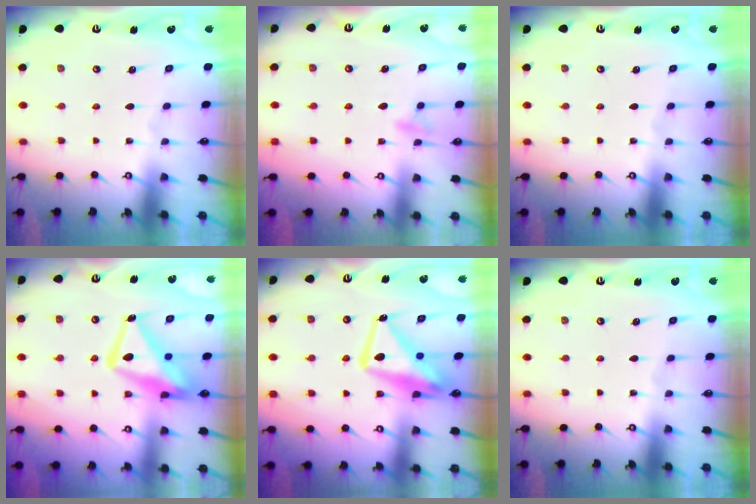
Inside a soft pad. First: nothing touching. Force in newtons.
{"total": 7.3, "press": 7.2, "slide": 0.7}
{"total": 0.0}
{"total": 15.6, "press": 15.5, "slide": 1.4}
{"total": 14.6, "press": 14.5, "slide": 1.3}
{"total": 0.0}